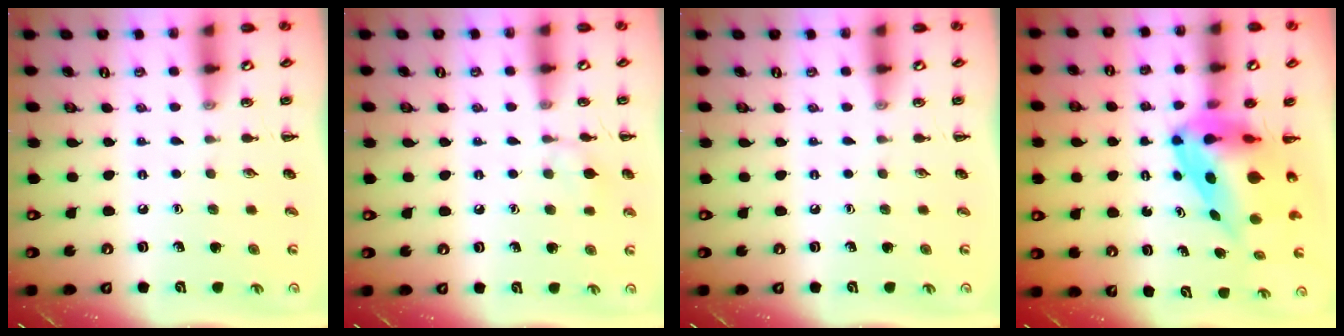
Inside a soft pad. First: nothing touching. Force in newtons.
{"total": 6.3, "press": 6.0, "slide": 2.1}
{"total": 0.0}
{"total": 9.0, "press": 8.7, "slide": 2.0}